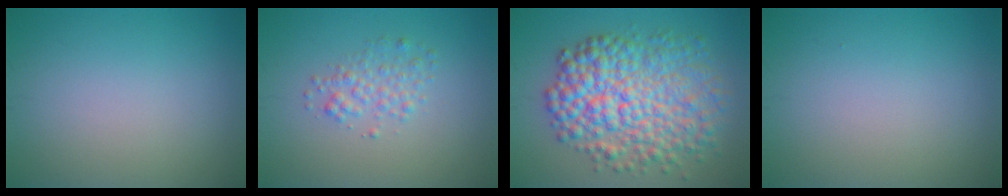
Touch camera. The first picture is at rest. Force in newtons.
{"total": 2.0, "press": 2.0, "slide": 0.1}
{"total": 9.3, "press": 9.3, "slide": 0.1}
{"total": 0.0}